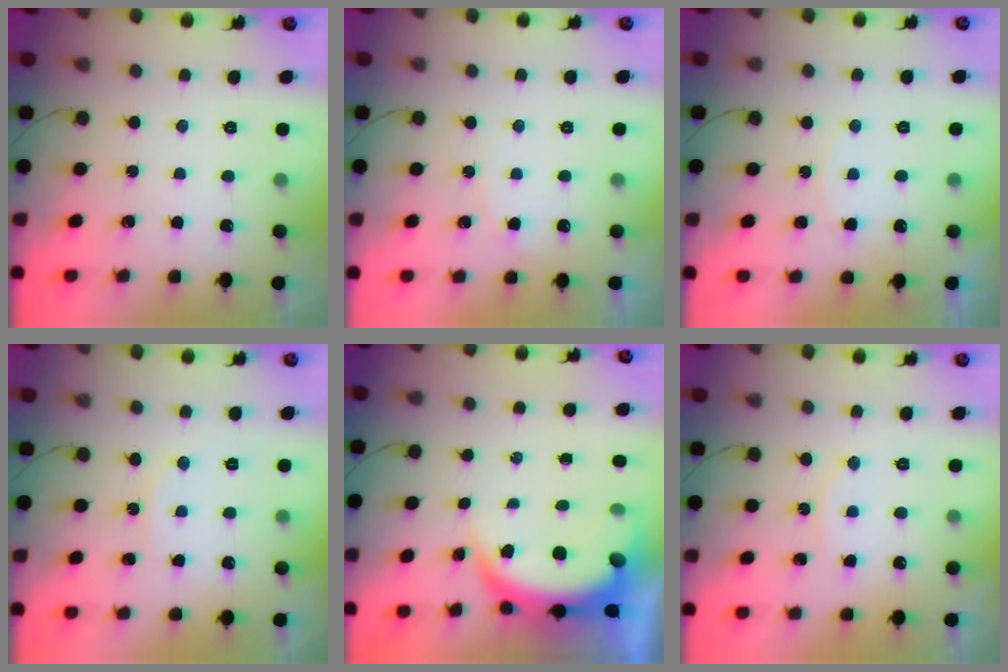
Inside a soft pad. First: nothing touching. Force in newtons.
{"total": 3.3, "press": 3.3, "slide": 0.3}
{"total": 5.6, "press": 5.6, "slide": 0.5}
{"total": 5.9, "press": 5.9, "slide": 0.7}
{"total": 7.3, "press": 7.3, "slide": 0.9}
{"total": 6.0, "press": 6.0, "slide": 0.5}